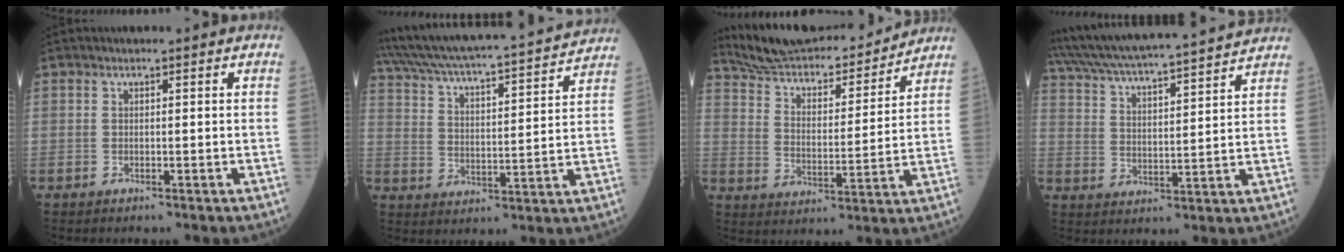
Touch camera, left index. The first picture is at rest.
{"total": 20.6, "force": [19.1, 1.0, 7.8], "torque": [-0.141, -0.004, 0.280]}
{"total": 19.8, "force": [18.6, 3.0, 6.1], "torque": [-0.098, -0.002, 0.282]}
{"total": 19.9, "force": [18.5, 0.3, 7.5], "torque": [-0.142, 0.012, 0.281]}